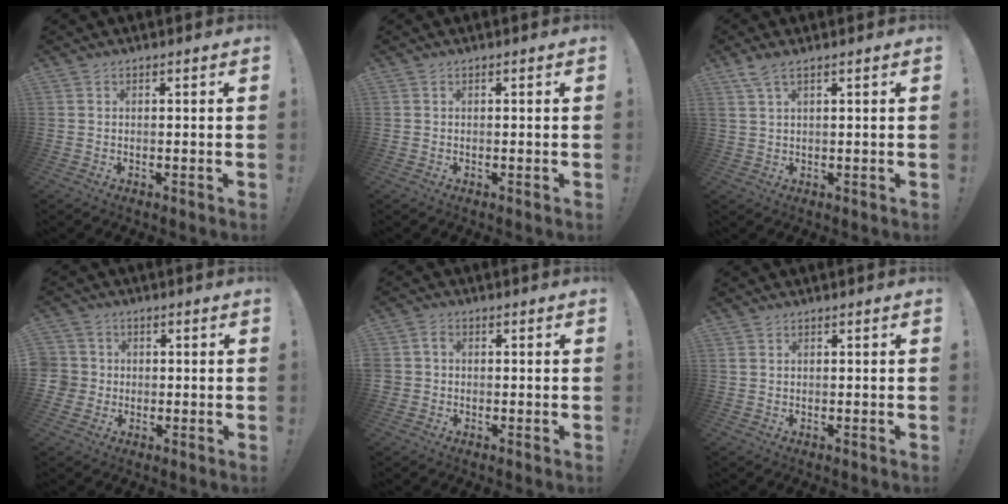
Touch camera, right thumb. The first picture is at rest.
{"total": 0.0}
{"total": 4.0, "force": [2.4, 1.0, 3.1], "torque": [-0.064, -0.004, 0.044]}
{"total": 5.1, "force": [-0.5, 4.9, 1.3], "torque": [-0.044, 0.009, -0.008]}
{"total": 2.6, "force": [-0.8, 2.2, 1.2], "torque": [-0.026, 0.012, -0.012]}
{"total": 0.7, "force": [0.4, 0.4, 0.4], "torque": [-0.008, 0.002, 0.009]}